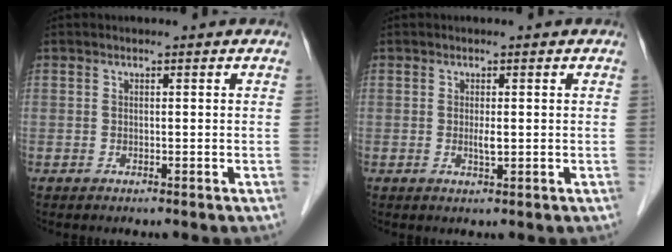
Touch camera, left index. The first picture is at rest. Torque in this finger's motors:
{"motor_torque": [0.25, 0.00, 0.08, 0.01]}